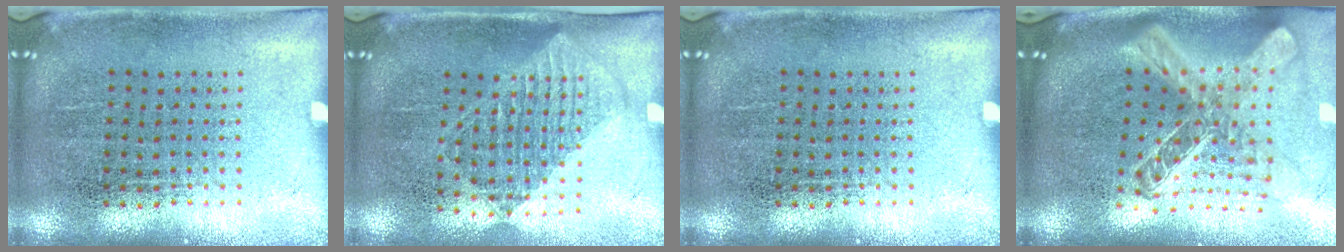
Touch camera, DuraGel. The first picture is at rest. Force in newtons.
{"total": 1.2, "press": 1.0, "slide": 0.5}
{"total": 0.0}
{"total": 2.6, "press": 1.9, "slide": 1.7}